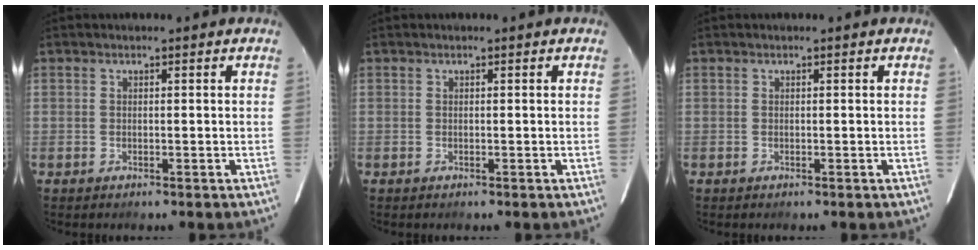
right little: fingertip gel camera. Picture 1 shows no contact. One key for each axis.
{"total": 0.0}
{"total": 0.0}